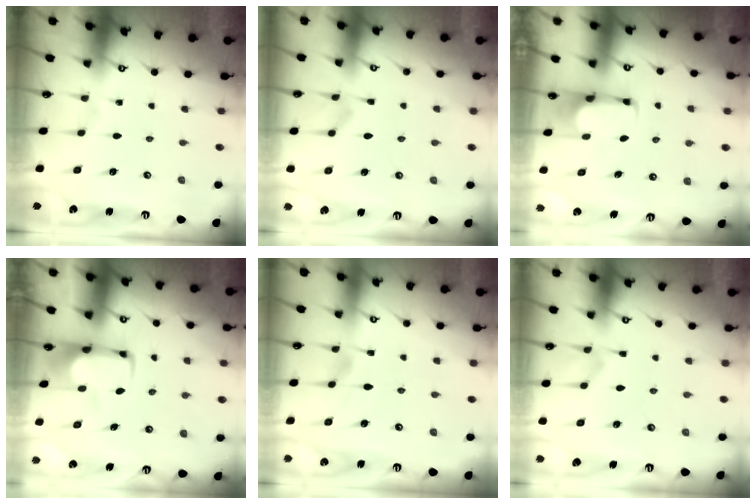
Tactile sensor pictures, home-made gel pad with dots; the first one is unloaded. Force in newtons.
{"total": 1.1, "press": 0.1, "slide": 1.1}
{"total": 3.0, "press": 3.0, "slide": 0.5}
{"total": 1.8, "press": 1.7, "slide": 0.4}
{"total": 0.9, "press": 0.1, "slide": 0.9}
{"total": 1.3, "press": 0.5, "slide": 1.2}